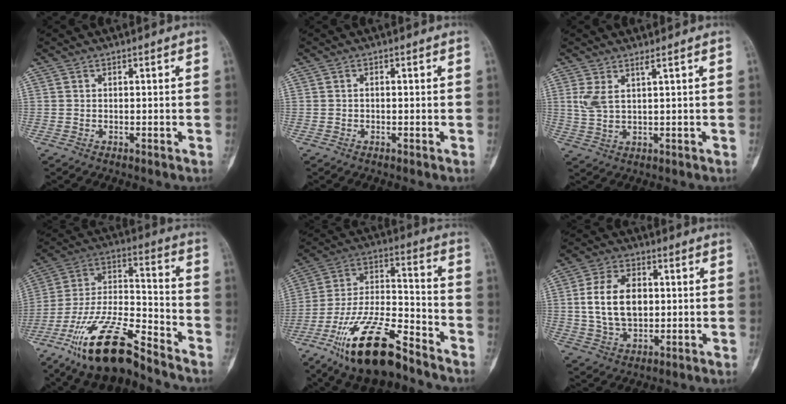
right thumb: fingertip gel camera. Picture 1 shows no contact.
{"total": 0.7, "force": [-0.2, 0.5, 0.4], "torque": [-0.005, 0.002, -0.008]}
{"total": 4.2, "force": [1.8, 0.8, 3.8], "torque": [-0.092, -0.015, 0.047]}
{"total": 18.6, "force": [-13.5, 5.1, 11.7], "torque": [-0.231, 0.070, -0.248]}
{"total": 20.2, "force": [-13.4, 6.9, 13.5], "torque": [-0.260, 0.072, -0.240]}
{"total": 12.2, "force": [1.0, 8.0, 9.1], "torque": [-0.149, 0.004, 0.023]}